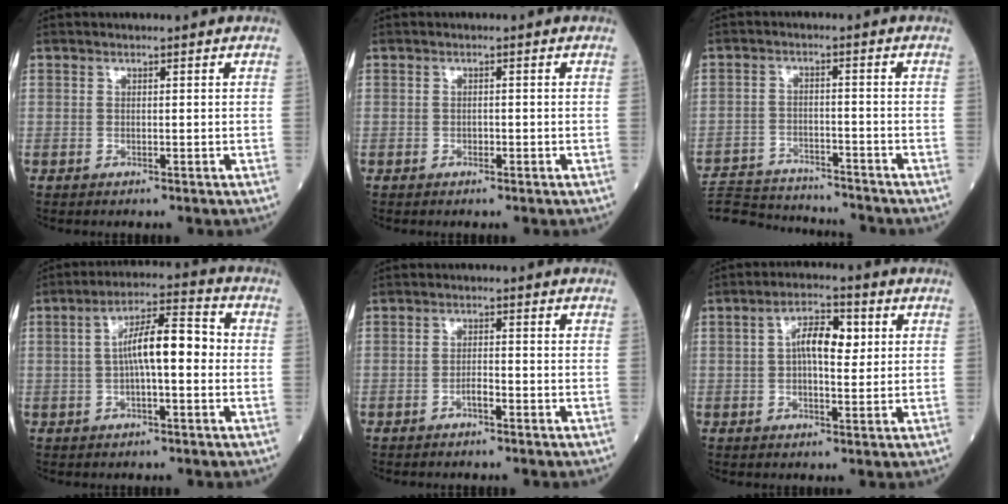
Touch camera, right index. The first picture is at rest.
{"total": 0.7, "force": [-0.4, 0.4, 0.5], "torque": [-0.006, 0.002, -0.007]}
{"total": 15.8, "force": [-15.0, 2.3, 4.3], "torque": [-0.097, 0.001, -0.227]}
{"total": 9.7, "force": [-0.1, 2.5, 9.3], "torque": [-0.159, 0.036, -0.006]}
{"total": 1.8, "force": [-1.2, 0.4, 1.4], "torque": [-0.021, 0.003, -0.021]}
{"total": 6.7, "force": [1.2, 2.6, 6.0], "torque": [-0.106, 0.017, 0.018]}